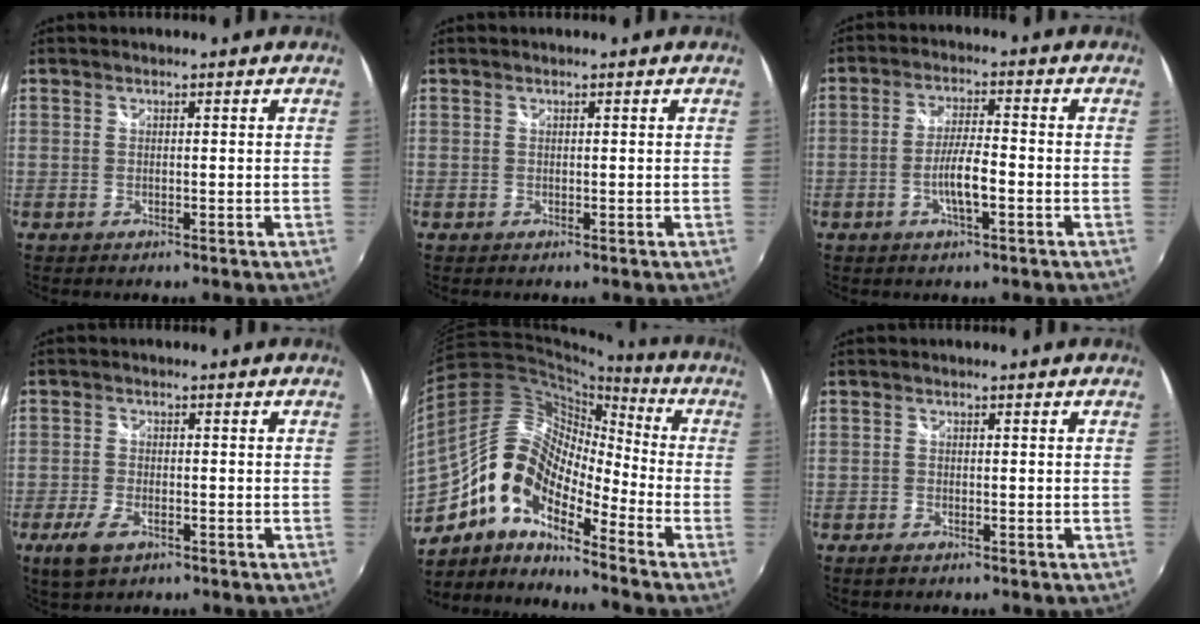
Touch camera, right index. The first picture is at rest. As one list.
[{"total": 0.0}, {"total": 5.9, "force": [-2.2, 0.9, 5.4], "torque": [-0.103, 0.001, -0.038]}, {"total": 5.5, "force": [-3.1, 2.4, 3.9], "torque": [-0.099, -0.009, -0.056]}, {"total": 15.7, "force": [-8.4, 6.9, 11.4], "torque": [-0.198, 0.010, -0.175]}, {"total": 1.3, "force": [-0.9, 0.4, 0.8], "torque": [-0.015, -0.003, -0.017]}]